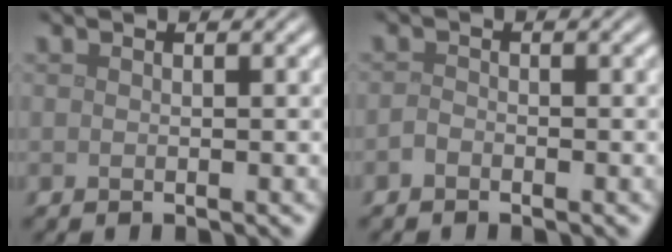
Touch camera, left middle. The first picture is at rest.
{"total": 0.8, "force": [-0.6, 0.4, 0.4], "torque": [-0.007, 0.000, -0.016]}